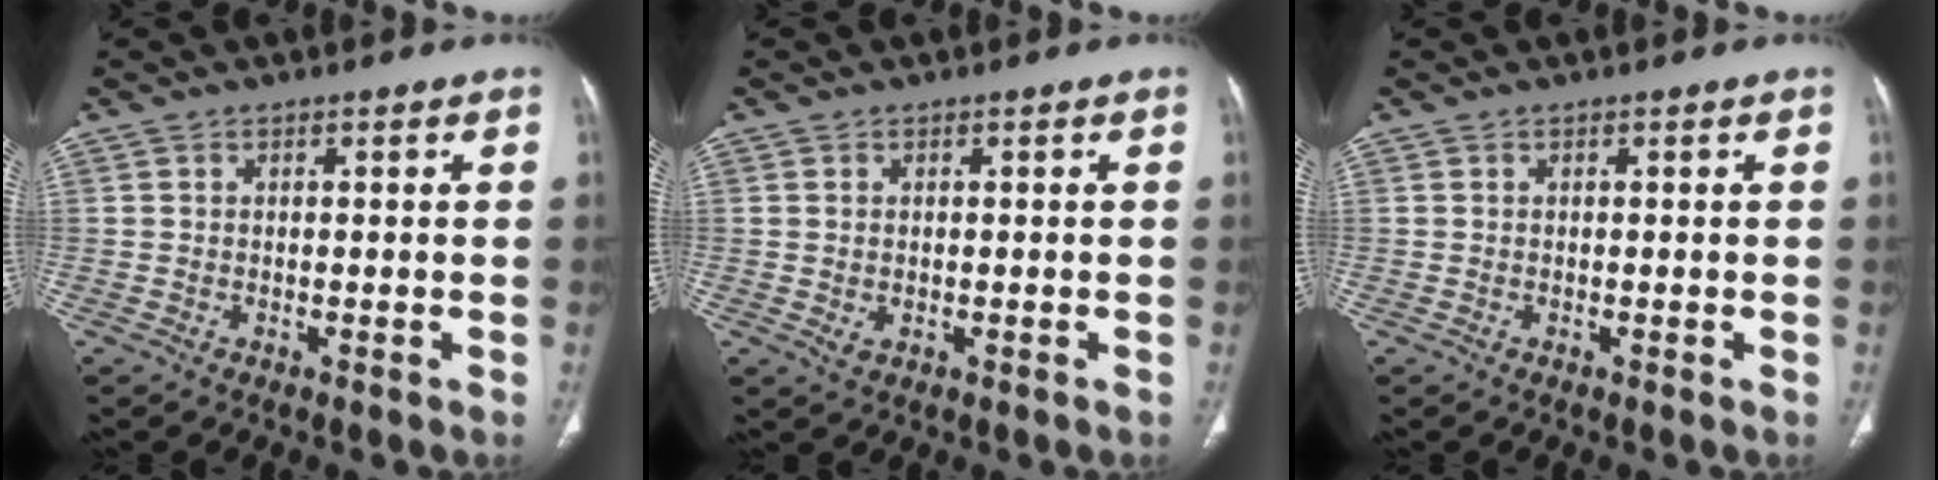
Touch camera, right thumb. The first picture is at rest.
{"total": 1.6, "force": [-0.2, 1.1, 1.2], "torque": [-0.028, -0.001, 0.003]}
{"total": 0.0}